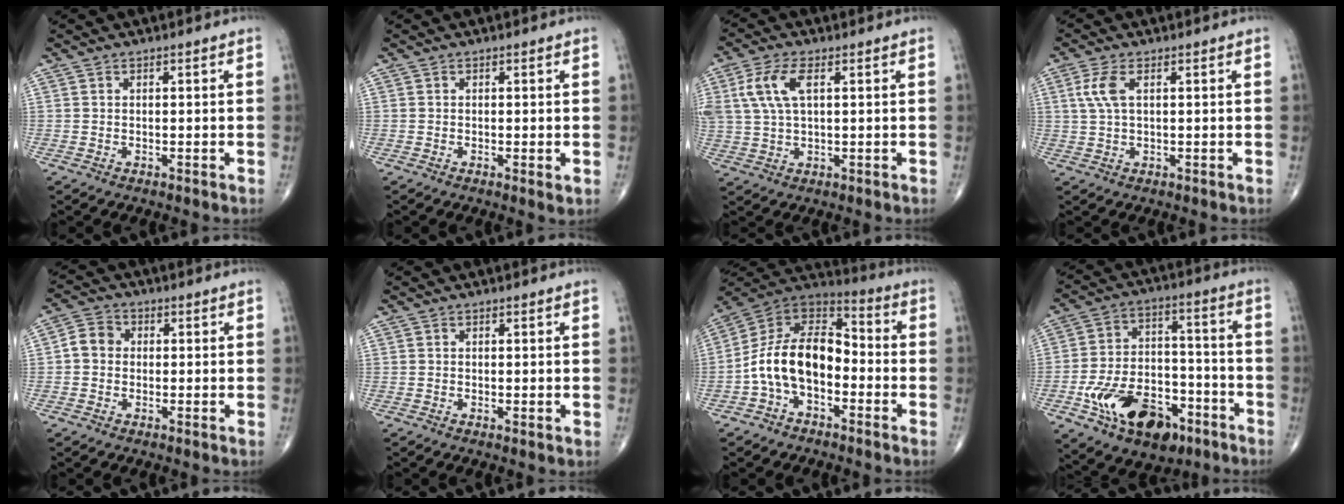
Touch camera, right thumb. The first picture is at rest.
{"total": 1.3, "force": [-0.2, 0.2, 1.2], "torque": [-0.022, -0.007, -0.006]}
{"total": 7.2, "force": [2.4, 3.4, 6.0], "torque": [-0.140, 0.004, 0.050]}
{"total": 4.4, "force": [1.2, 1.7, 3.8], "torque": [-0.099, 0.009, 0.027]}
{"total": 4.4, "force": [-0.1, 3.8, 2.2], "torque": [-0.027, 0.013, -0.012]}
{"total": 0.7, "force": [-0.1, 0.2, 0.6], "torque": [-0.012, -0.004, -0.004]}
{"total": 14.7, "force": [-3.7, 8.9, 11.1], "torque": [-0.181, 0.060, -0.079]}
{"total": 18.9, "force": [-9.4, 10.8, 12.3], "torque": [-0.180, 0.063, -0.145]}